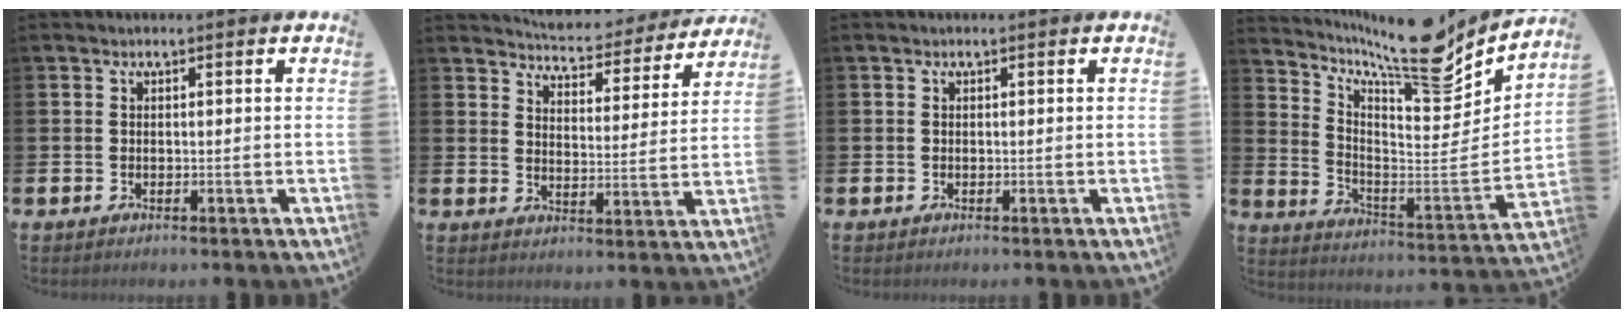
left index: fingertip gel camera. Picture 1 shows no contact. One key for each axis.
{"total": 5.4, "fx": 5.3, "fy": 0.7, "fz": 0.5, "tx": -0.031, "ty": -0.042, "tz": 0.089}
{"total": 0.0}
{"total": 13.1, "fx": 10.9, "fy": 2.9, "fz": 6.7, "tx": -0.122, "ty": -0.084, "tz": 0.180}